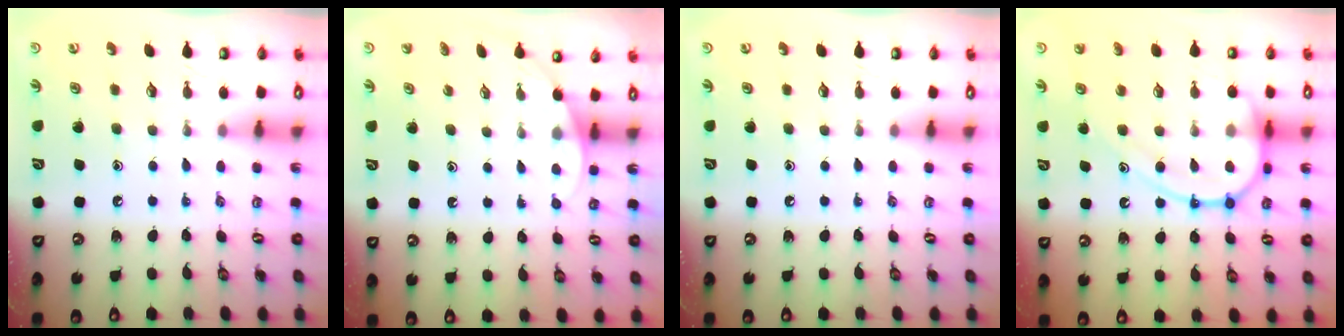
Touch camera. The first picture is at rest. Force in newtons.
{"total": 2.8, "press": 2.8, "slide": 0.1}
{"total": 0.0}
{"total": 14.3, "press": 14.3, "slide": 1.4}